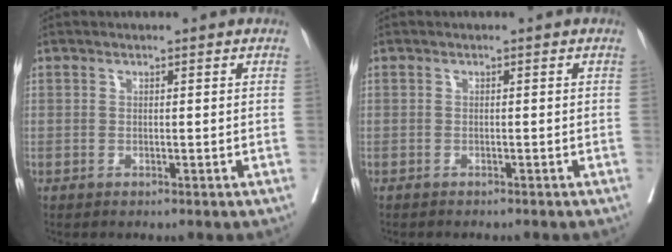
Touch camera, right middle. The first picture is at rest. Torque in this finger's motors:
{"motor_torque": [-0.29, -0.04, 0.02, 0.01]}